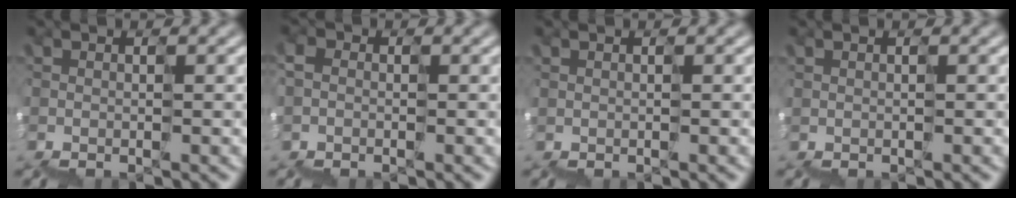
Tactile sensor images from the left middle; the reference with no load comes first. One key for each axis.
{"total": 1.1, "fx": -0.9, "fy": 0.6, "fz": 0.1, "tx": -0.029, "ty": 0.004, "tz": -0.013}
{"total": 0.0}
{"total": 0.0}